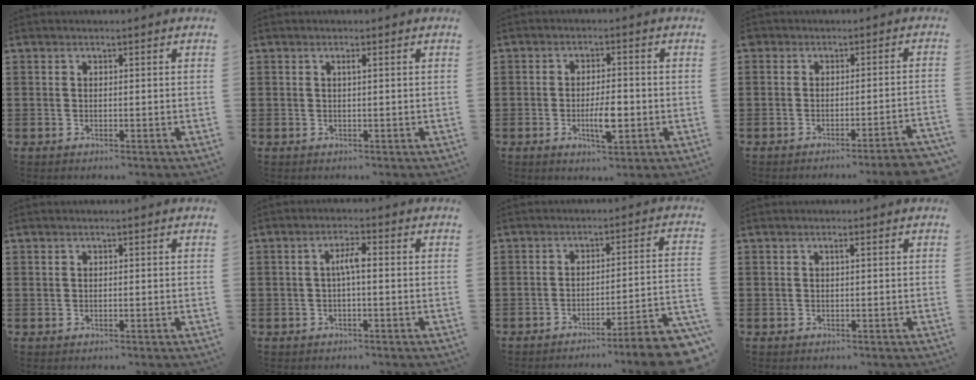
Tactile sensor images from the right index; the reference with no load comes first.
{"total": 0.7, "force": [0.1, -0.1, 0.7], "torque": [-0.012, -0.003, 0.002]}
{"total": 5.5, "force": [-1.4, 1.8, 5.0], "torque": [-0.097, 0.001, -0.027]}
{"total": 2.7, "force": [-2.5, -0.3, 0.9], "torque": [-0.018, -0.002, -0.051]}
{"total": 0.0}
{"total": 2.8, "force": [-0.1, 0.4, 2.8], "torque": [-0.054, 0.004, -0.005]}
{"total": 5.5, "force": [-4.5, -0.5, 3.1], "torque": [-0.050, -0.018, -0.089]}
{"total": 0.7, "force": [0.0, -0.1, 0.6], "torque": [-0.010, -0.003, 0.000]}